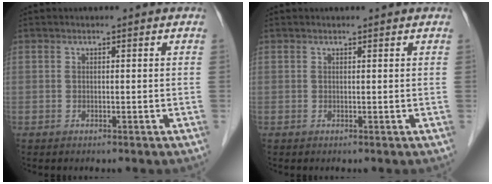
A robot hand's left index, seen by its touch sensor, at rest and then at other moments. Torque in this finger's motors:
{"motor_torque": [0.13, 0.03, -0.01, -0.01]}